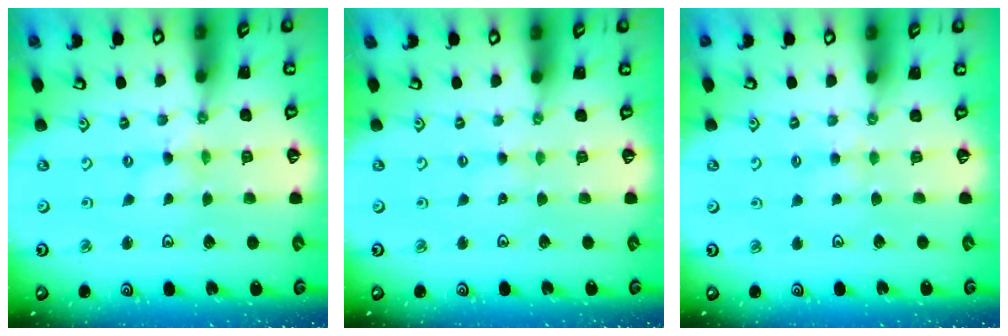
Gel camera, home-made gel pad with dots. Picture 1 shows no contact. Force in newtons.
{"total": 1.1, "press": 1.0, "slide": 0.3}
{"total": 3.0, "press": 2.9, "slide": 0.4}